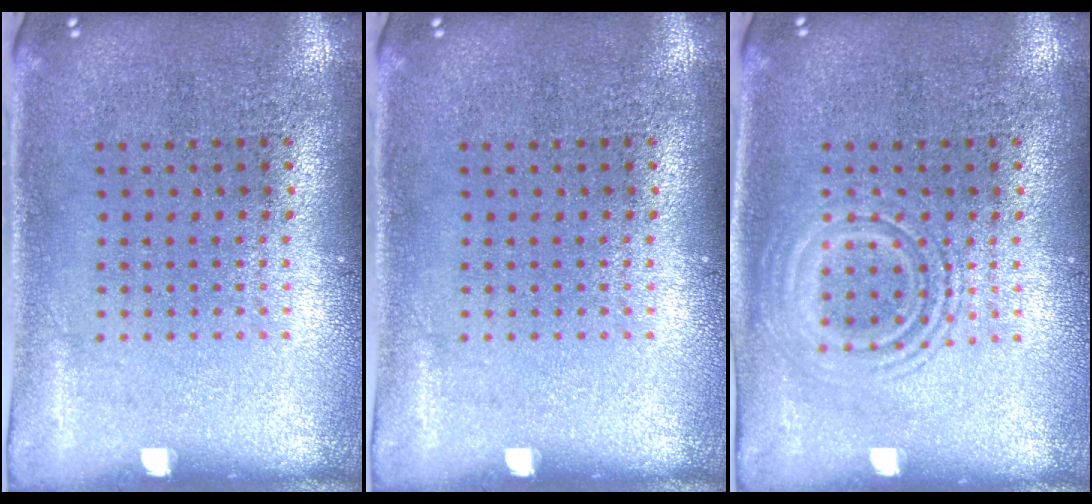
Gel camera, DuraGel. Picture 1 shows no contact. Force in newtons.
{"total": 0.0}
{"total": 2.7, "press": 2.7, "slide": 0.4}